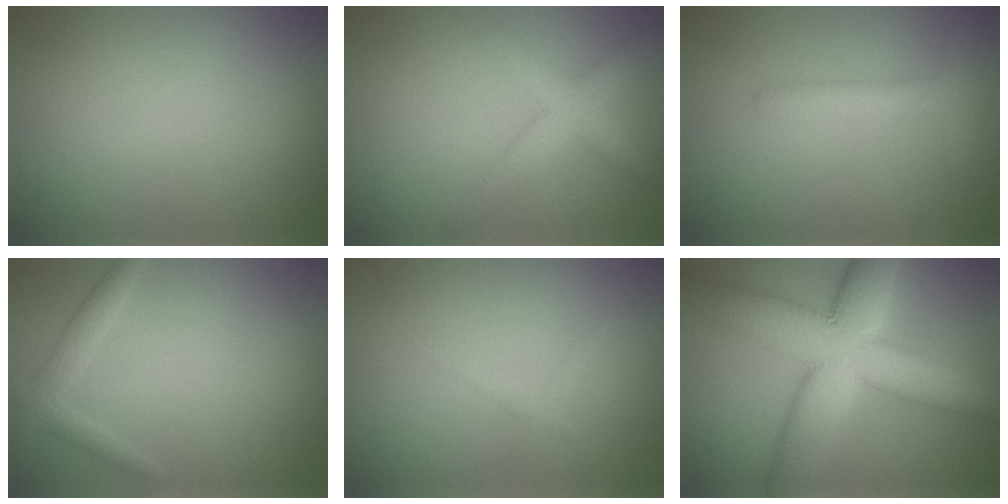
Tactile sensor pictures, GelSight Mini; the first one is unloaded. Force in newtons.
{"total": 4.0, "press": 4.0, "slide": 0.2}
{"total": 2.6, "press": 2.6, "slide": 0.1}
{"total": 2.0, "press": 2.0, "slide": 0.1}
{"total": 0.8, "press": 0.8, "slide": 0.0}
{"total": 11.4, "press": 11.4, "slide": 0.4}